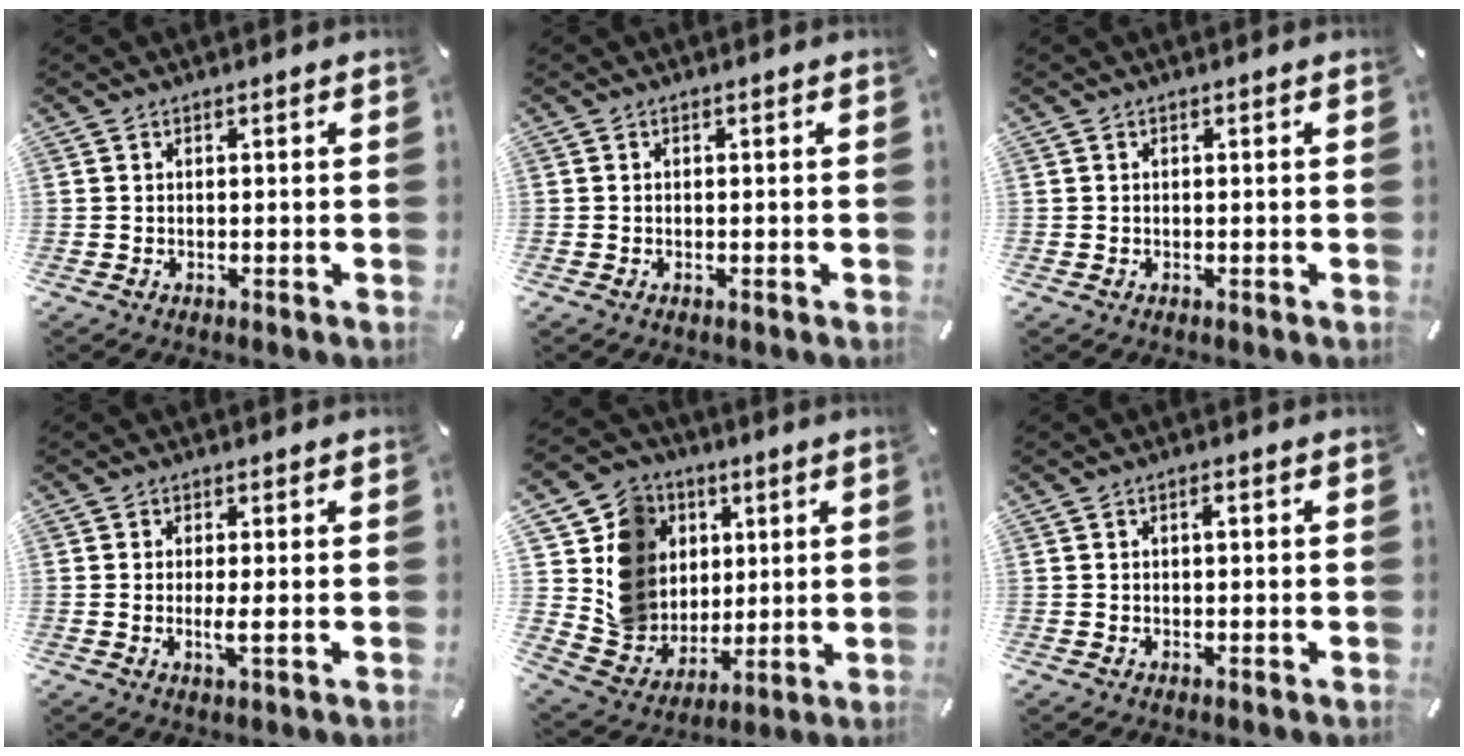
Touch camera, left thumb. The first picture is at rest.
{"total": 0.0}
{"total": 0.0}
{"total": 2.7, "force": [-0.1, 0.4, 2.7], "torque": [-0.041, -0.011, -0.003]}
{"total": 14.9, "force": [3.4, 14.2, 3.2], "torque": [-0.048, -0.015, 0.083]}
{"total": 1.3, "force": [0.3, 0.6, 1.1], "torque": [-0.023, 0.005, 0.003]}